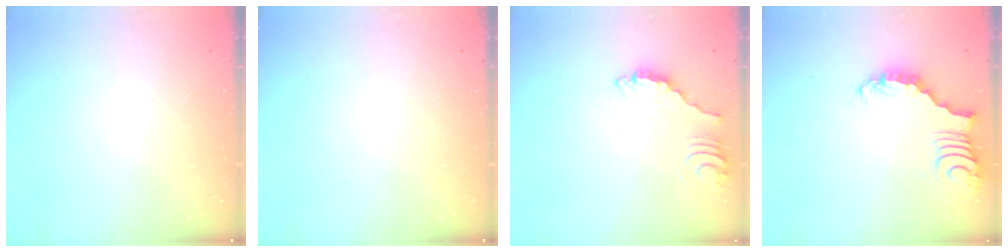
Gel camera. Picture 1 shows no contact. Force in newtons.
{"total": 0.0}
{"total": 3.4, "press": 3.4, "slide": 0.1}
{"total": 3.0, "press": 2.9, "slide": 0.3}